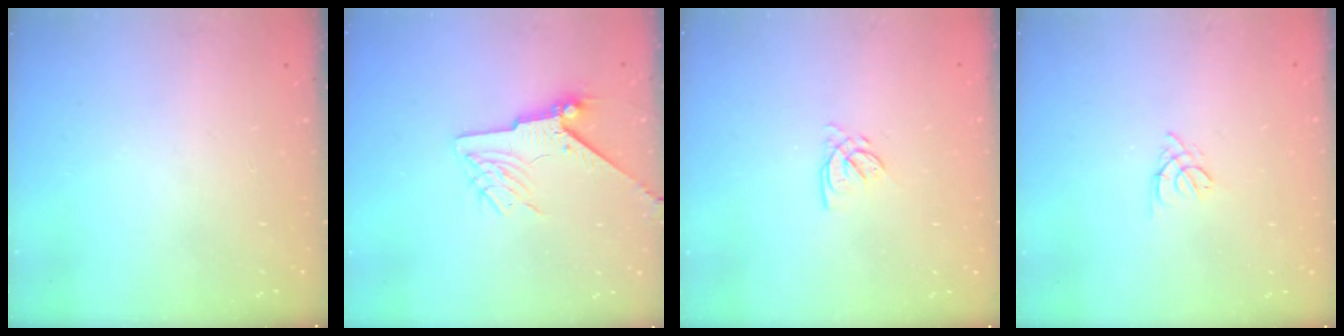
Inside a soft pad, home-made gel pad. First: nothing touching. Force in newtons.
{"total": 7.3, "press": 7.2, "slide": 1.1}
{"total": 2.8, "press": 2.8, "slide": 0.1}
{"total": 3.0, "press": 2.9, "slide": 0.7}